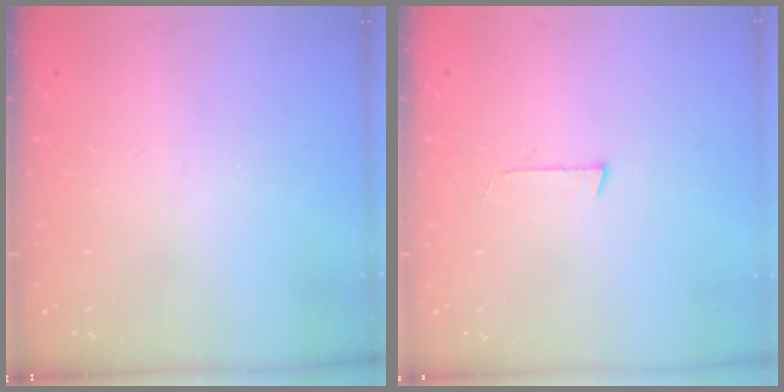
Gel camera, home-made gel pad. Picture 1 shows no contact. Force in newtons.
{"total": 4.2, "press": 4.2, "slide": 0.4}